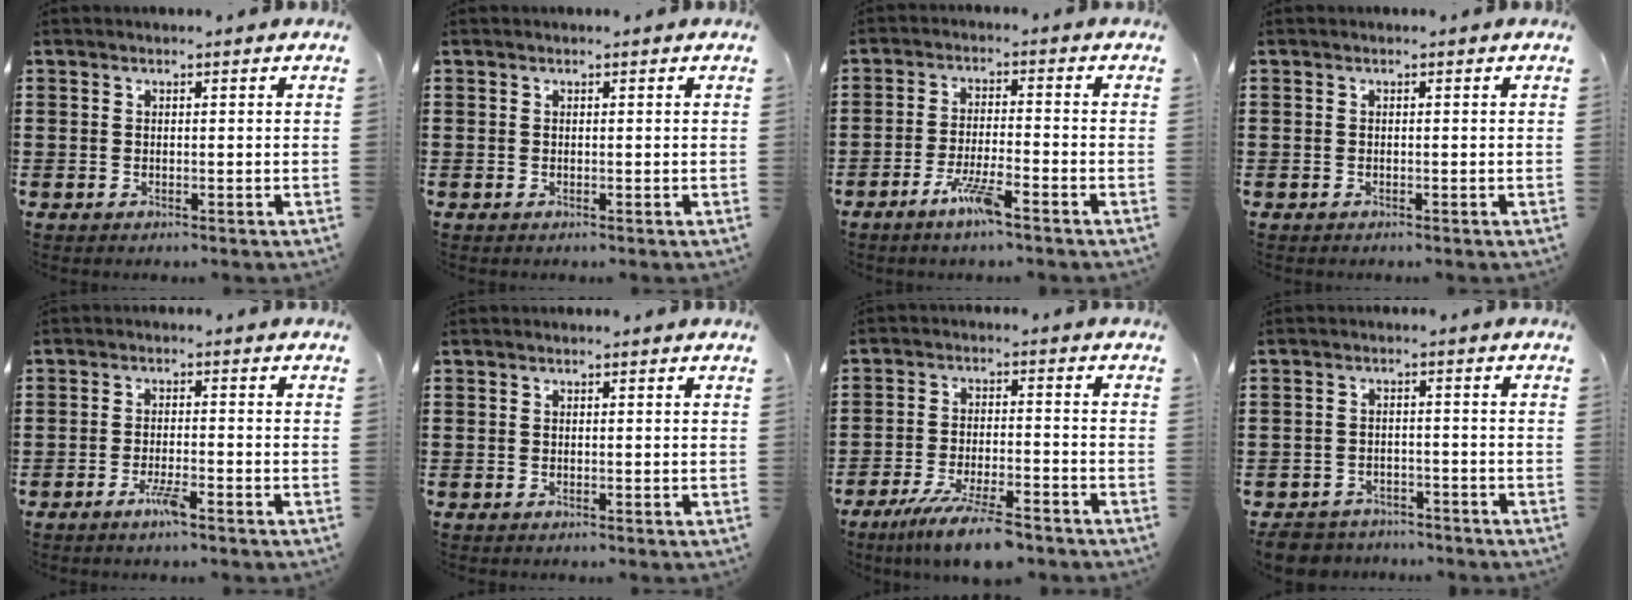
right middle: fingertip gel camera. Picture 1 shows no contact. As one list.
[{"total": 0.0}, {"total": 5.6, "force": [-3.7, 0.5, 4.2], "torque": [-0.086, -0.007, -0.068]}, {"total": 0.0}, {"total": 3.5, "force": [-2.2, 0.5, 2.7], "torque": [-0.058, -0.004, -0.043]}, {"total": 0.0}, {"total": 7.9, "force": [-6.3, 0.9, 4.6], "torque": [-0.092, -0.007, -0.118]}, {"total": 3.6, "force": [-3.5, 0.9, 0.1], "torque": [-0.015, 0.000, -0.077]}]